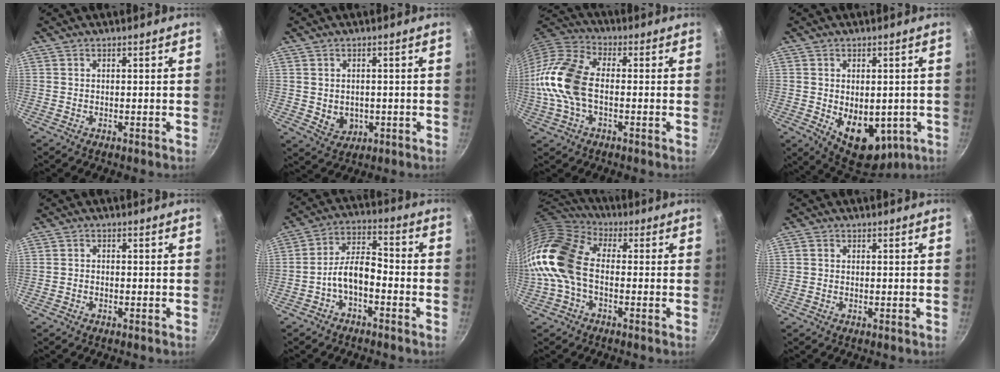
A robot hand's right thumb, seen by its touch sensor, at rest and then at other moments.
{"total": 4.3, "force": [-0.3, 3.5, 2.4], "torque": [-0.027, -0.004, 0.007]}
{"total": 15.2, "force": [-1.4, 8.9, 12.2], "torque": [-0.237, 0.035, -0.044]}
{"total": 12.6, "force": [-2.5, 8.1, 9.4], "torque": [-0.102, -0.018, -0.013]}
{"total": 1.0, "force": [-0.7, 0.5, 0.4], "torque": [-0.013, 0.007, -0.016]}
{"total": 7.5, "force": [-3.3, 3.7, 5.6], "torque": [-0.094, 0.050, -0.067]}
{"total": 13.9, "force": [-1.7, 8.9, 10.5], "torque": [-0.195, 0.031, -0.052]}
{"total": 0.7, "force": [0.1, 0.6, 0.3], "torque": [-0.005, 0.004, 0.000]}